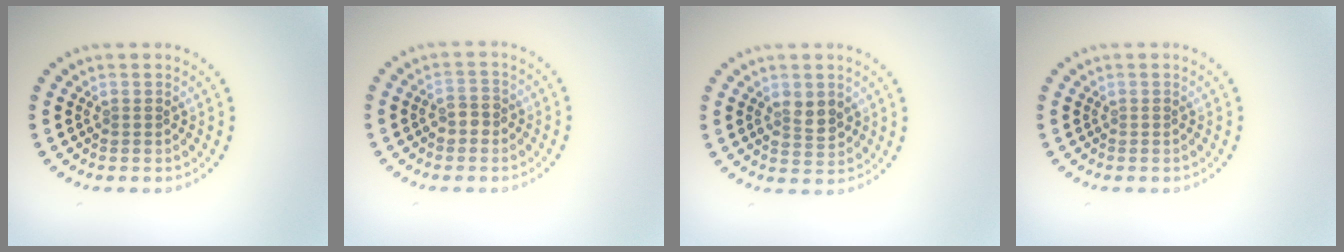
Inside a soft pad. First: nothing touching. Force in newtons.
{"total": 1.6, "press": 1.5, "slide": 0.4}
{"total": 2.4, "press": 2.3, "slide": 0.4}
{"total": 0.0}